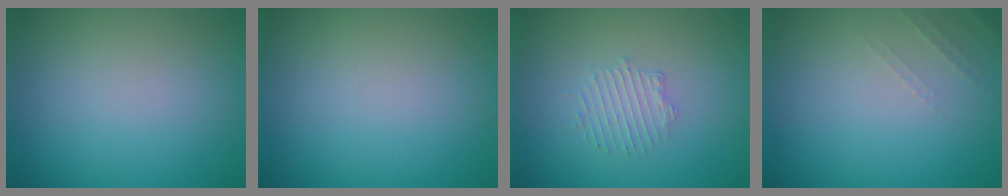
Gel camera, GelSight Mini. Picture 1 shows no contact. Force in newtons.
{"total": 0.0}
{"total": 1.6, "press": 0.9, "slide": 1.3}
{"total": 0.9, "press": 0.9, "slide": 0.3}